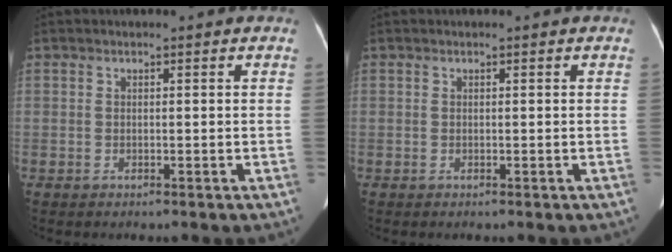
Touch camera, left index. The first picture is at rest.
{"total": 0.0}